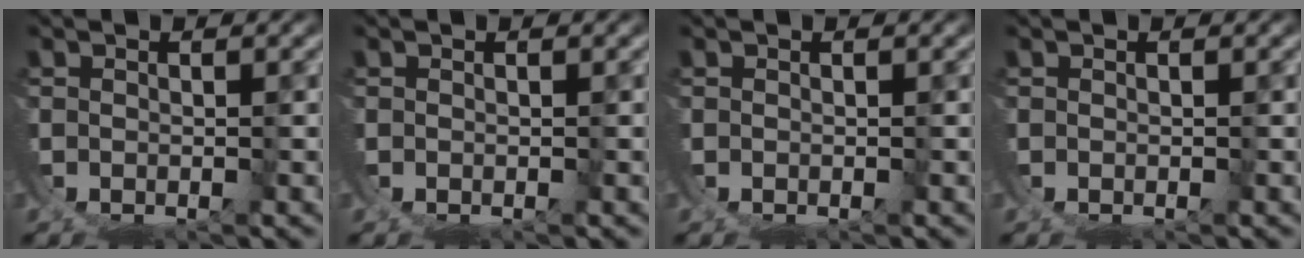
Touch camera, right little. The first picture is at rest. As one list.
[{"total": 0.0}, {"total": 0.0}, {"total": 0.0}]